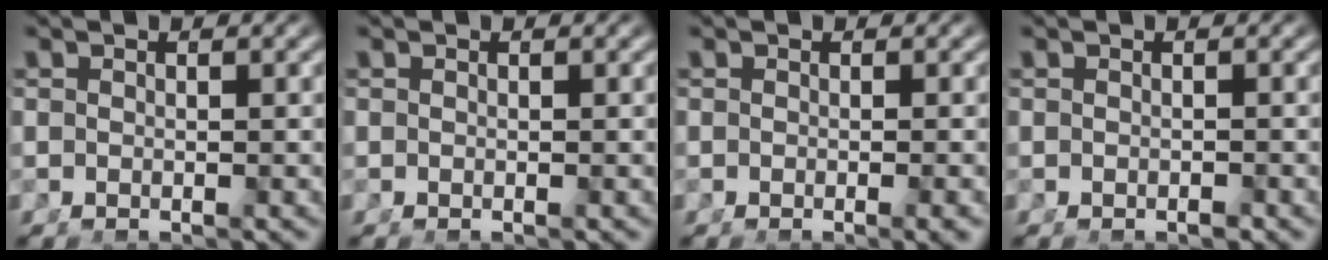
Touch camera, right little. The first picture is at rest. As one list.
[{"total": 0.0}, {"total": 0.8, "force": [-0.4, -0.1, 0.6], "torque": [-0.006, 0.002, -0.008]}, {"total": 0.5, "force": [-0.5, -0.1, 0.2], "torque": [-0.002, -0.002, -0.006]}]